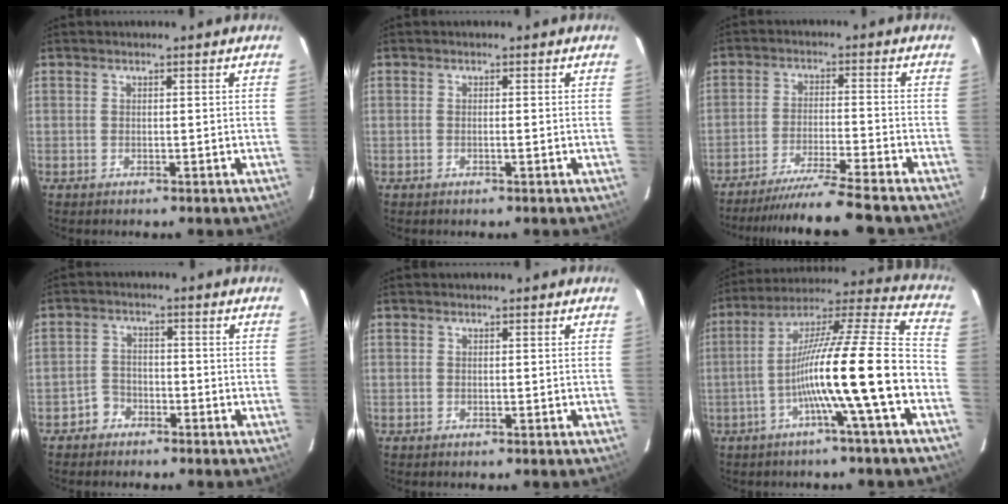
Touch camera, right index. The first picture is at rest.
{"total": 0.6, "force": [-0.2, 0.1, 0.6], "torque": [-0.013, 0.001, -0.003]}
{"total": 13.1, "force": [-11.6, -1.3, 5.9], "torque": [-0.076, -0.029, -0.185]}
{"total": 3.3, "force": [-2.2, 2.4, 0.6], "torque": [-0.014, 0.009, -0.044]}
{"total": 0.0}
{"total": 18.3, "force": [-5.7, -1.0, 17.3], "torque": [-0.287, 0.017, -0.104]}